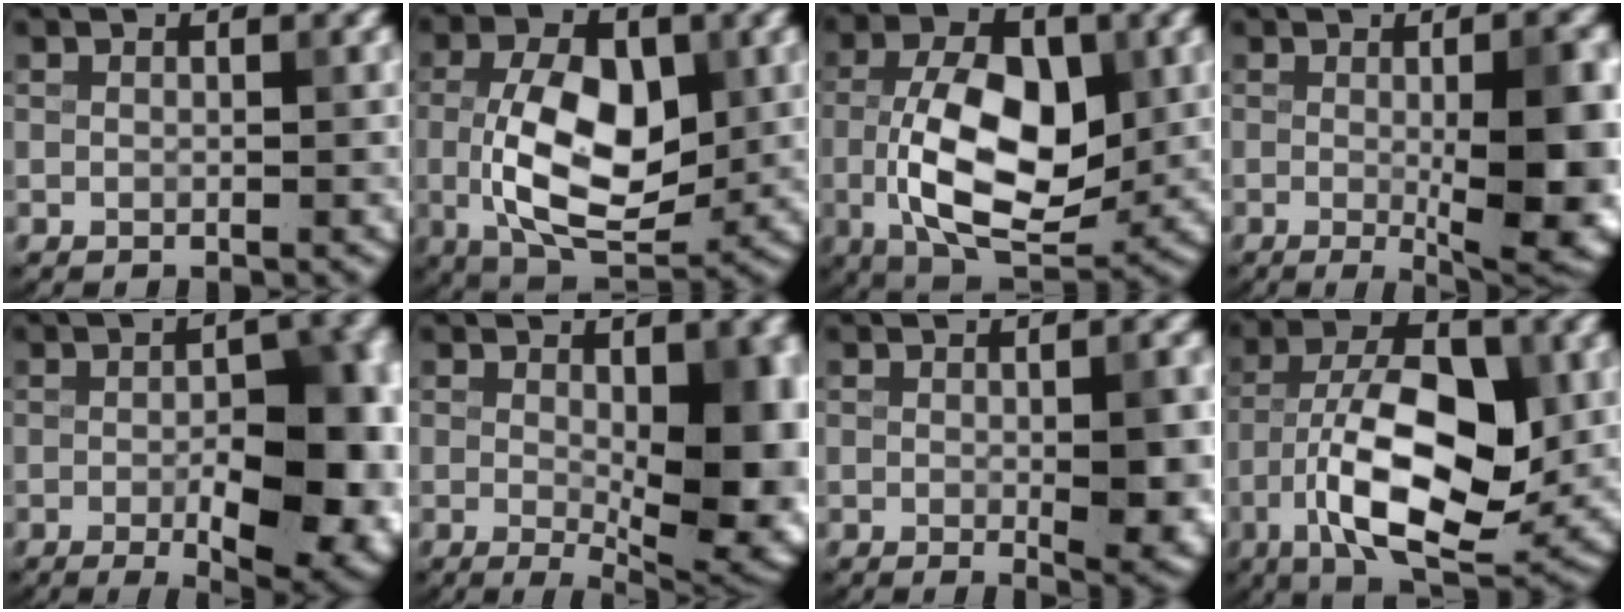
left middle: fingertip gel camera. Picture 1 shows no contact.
{"total": 9.8, "force": [-0.4, 5.3, 8.2], "torque": [-0.151, -0.003, -0.009]}
{"total": 10.6, "force": [-0.9, 5.8, 8.9], "torque": [-0.165, -0.007, -0.016]}
{"total": 11.2, "force": [-0.6, 3.2, 10.7], "torque": [-0.125, -0.015, -0.001]}
{"total": 12.4, "force": [-2.3, 5.2, 11.0], "torque": [-0.129, -0.011, -0.021]}
{"total": 10.2, "force": [-0.4, 4.0, 9.4], "torque": [-0.110, -0.011, 0.001]}
{"total": 5.1, "force": [-0.4, 1.2, 5.0], "torque": [-0.071, -0.007, -0.001]}
{"total": 12.0, "force": [-3.2, 5.6, 10.2], "torque": [-0.172, 0.007, -0.060]}